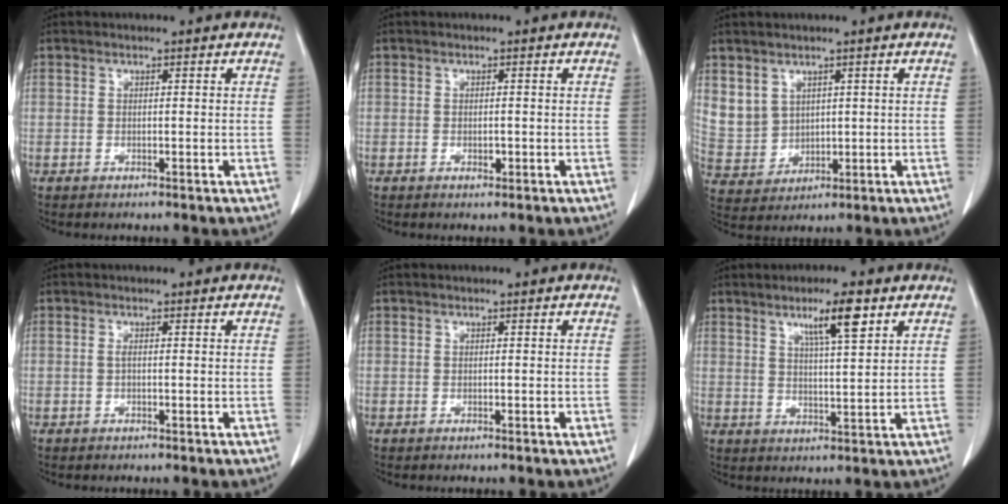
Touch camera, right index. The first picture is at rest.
{"total": 0.9, "force": [-0.3, 0.4, 0.7], "torque": [-0.011, 0.000, -0.001]}
{"total": 7.9, "force": [3.4, 6.8, 2.0], "torque": [-0.056, 0.018, 0.092]}
{"total": 0.5, "force": [0.0, 0.1, 0.5], "torque": [-0.008, 0.002, 0.000]}
{"total": 0.0}
{"total": 6.9, "force": [3.9, 0.4, 5.6], "torque": [-0.097, 0.000, 0.066]}